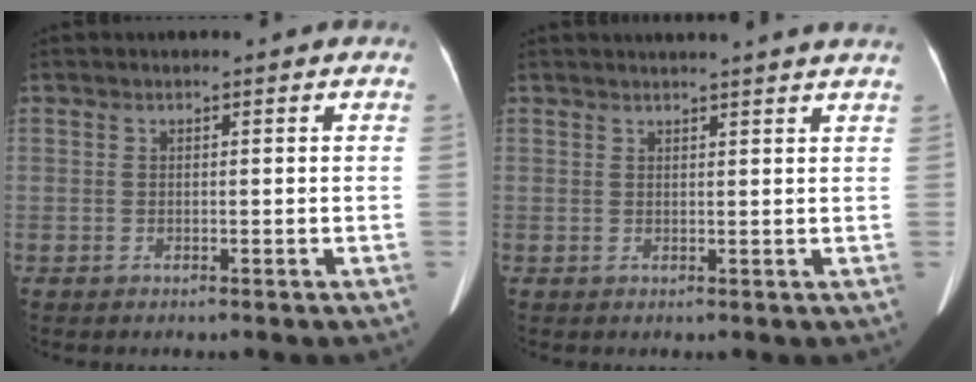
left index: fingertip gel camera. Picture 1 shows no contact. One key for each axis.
{"total": 9.7, "fx": 9.0, "fy": -0.5, "fz": 3.7, "tx": -0.050, "ty": -0.010, "tz": 0.089}